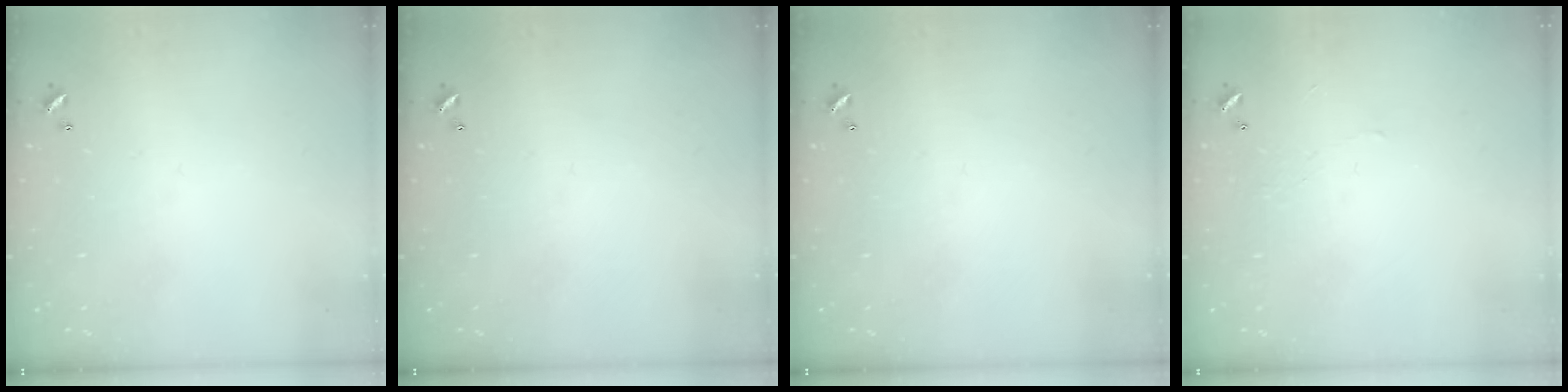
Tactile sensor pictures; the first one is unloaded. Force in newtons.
{"total": 0.0}
{"total": 0.0}
{"total": 2.1, "press": 2.1, "slide": 0.6}